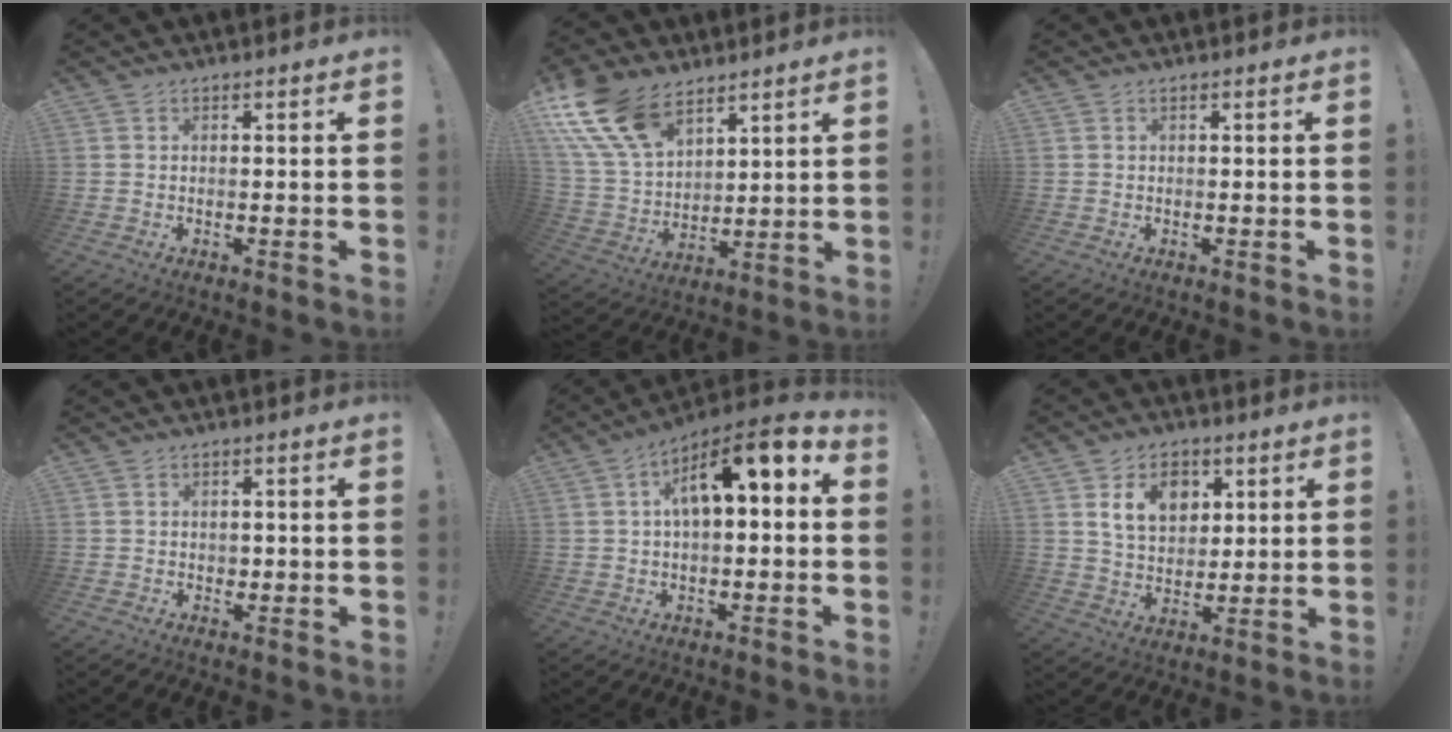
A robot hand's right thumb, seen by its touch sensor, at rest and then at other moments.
{"total": 18.8, "force": [11.7, 10.4, 10.4], "torque": [-0.231, -0.064, 0.222]}
{"total": 0.0}
{"total": 1.4, "force": [-0.2, 1.4, 0.4], "torque": [-0.003, 0.002, -0.005]}
{"total": 11.1, "force": [3.9, 3.9, 9.6], "torque": [-0.154, -0.020, 0.067]}
{"total": 12.2, "force": [5.3, 9.0, 6.2], "torque": [-0.094, -0.015, 0.102]}